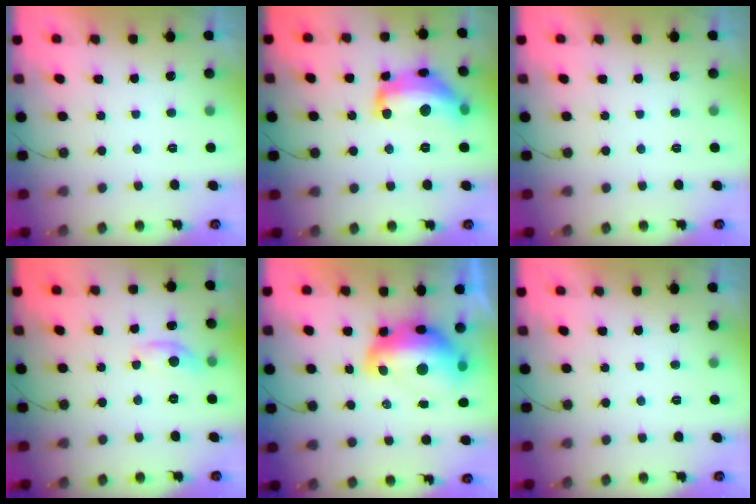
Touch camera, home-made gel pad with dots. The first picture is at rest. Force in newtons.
{"total": 16.7, "press": 16.7, "slide": 1.2}
{"total": 0.0}
{"total": 6.0, "press": 6.0, "slide": 0.4}
{"total": 15.1, "press": 15.0, "slide": 1.1}
{"total": 0.0}